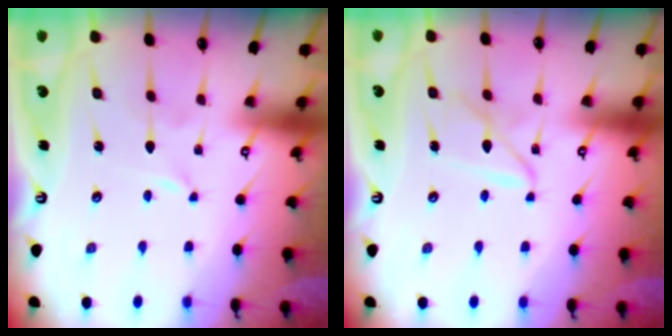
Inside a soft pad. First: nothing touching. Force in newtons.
{"total": 6.6, "press": 6.6, "slide": 0.6}